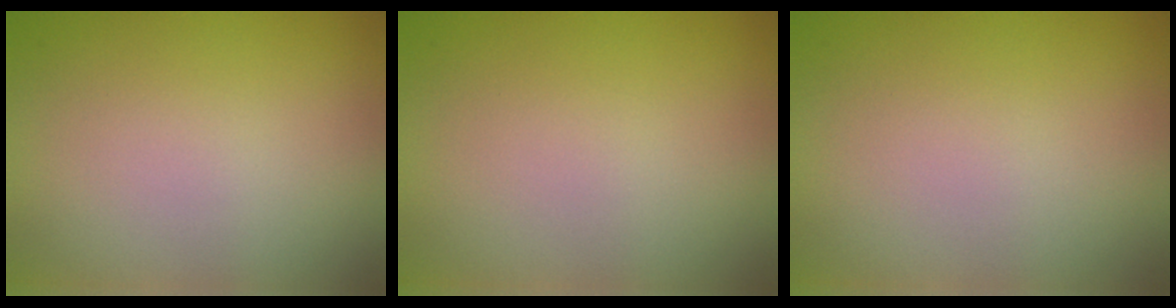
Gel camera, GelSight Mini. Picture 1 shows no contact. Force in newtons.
{"total": 0.0}
{"total": 0.0}